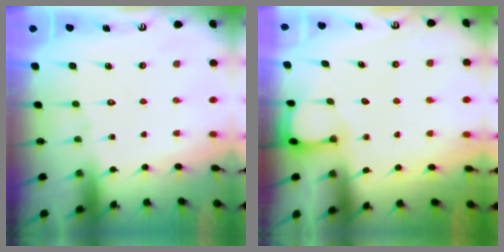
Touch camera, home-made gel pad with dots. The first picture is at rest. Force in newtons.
{"total": 1.8, "press": 1.8, "slide": 0.1}